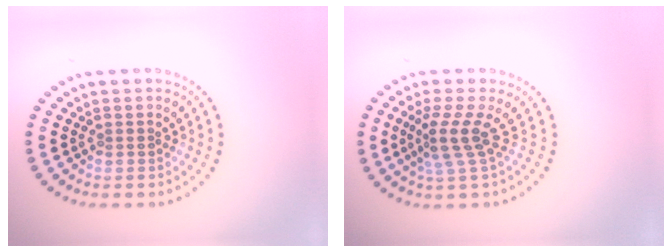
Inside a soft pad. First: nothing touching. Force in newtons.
{"total": 2.9, "press": 1.9, "slide": 2.2}